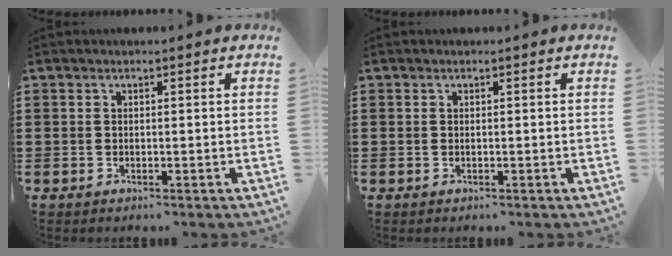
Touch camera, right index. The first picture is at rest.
{"total": 0.0}